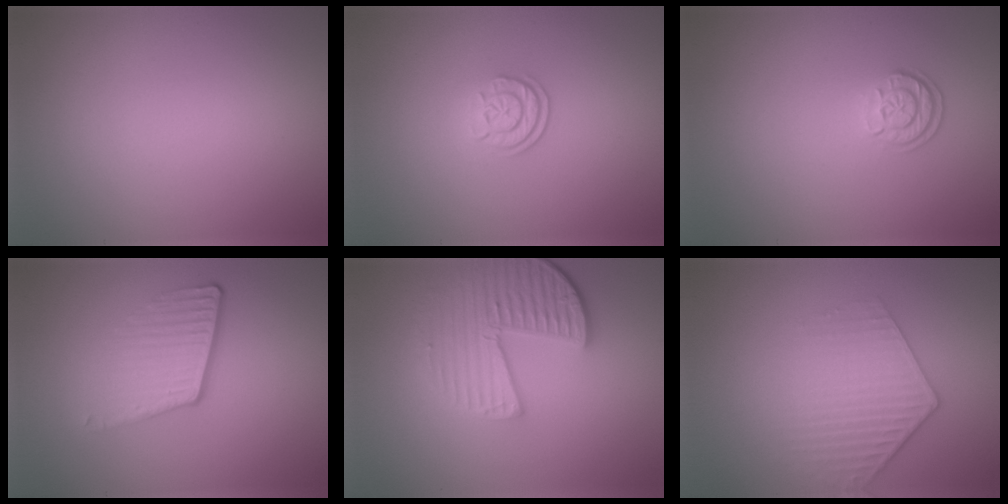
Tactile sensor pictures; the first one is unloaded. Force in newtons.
{"total": 2.2, "press": 1.8, "slide": 1.3}
{"total": 1.8, "press": 1.5, "slide": 0.9}
{"total": 4.1, "press": 2.5, "slide": 3.2}
{"total": 5.3, "press": 4.0, "slide": 3.5}
{"total": 3.2, "press": 2.8, "slide": 1.4}